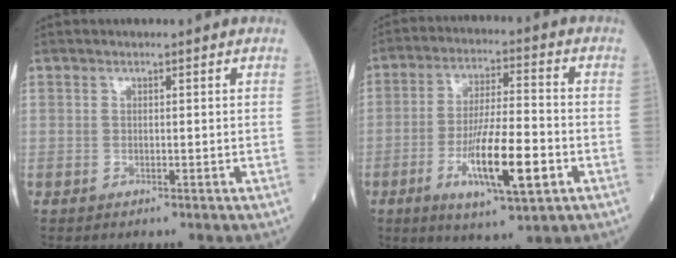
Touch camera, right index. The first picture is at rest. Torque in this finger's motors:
{"motor_torque": [1.10, -0.58, 0.98, 0.21]}